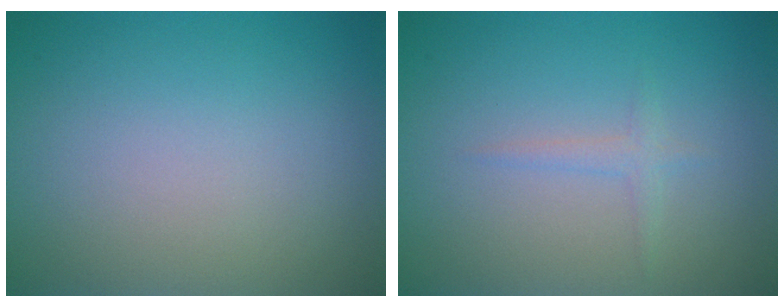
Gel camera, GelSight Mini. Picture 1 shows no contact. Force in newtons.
{"total": 1.1, "press": 1.1, "slide": 0.0}